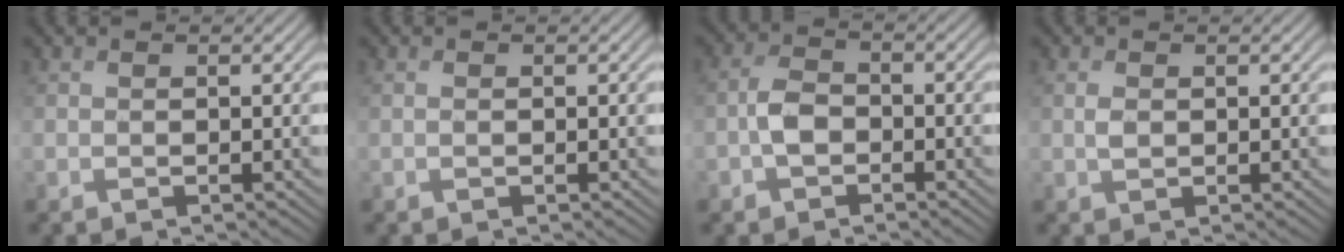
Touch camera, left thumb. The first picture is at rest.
{"total": 0.5, "force": [0.4, -0.3, 0.0], "torque": [0.001, 0.004, 0.008]}
{"total": 2.8, "force": [-0.9, 1.9, 1.9], "torque": [-0.039, 0.011, -0.028]}
{"total": 1.1, "force": [0.8, 0.3, 0.7], "torque": [-0.015, 0.005, 0.015]}